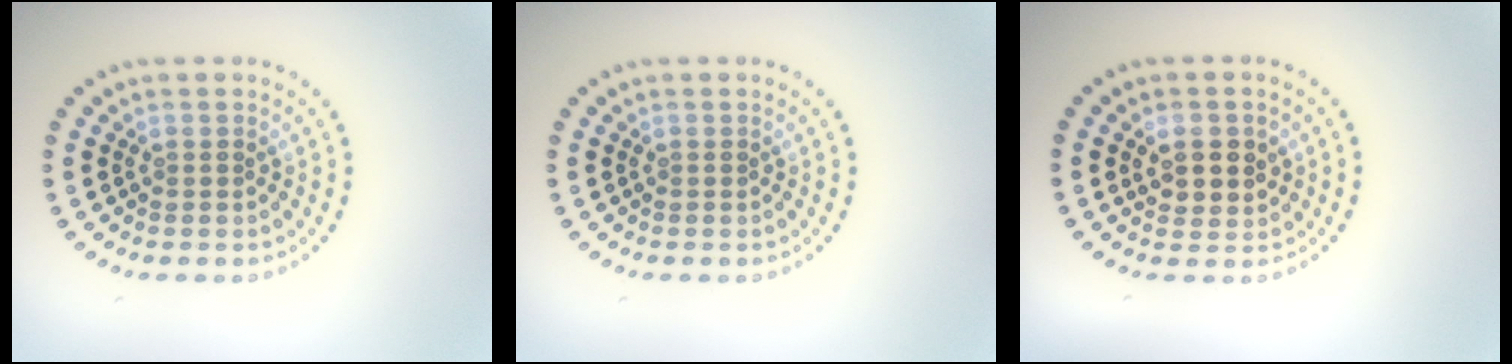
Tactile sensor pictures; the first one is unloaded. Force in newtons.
{"total": 0.0}
{"total": 2.7, "press": 2.6, "slide": 0.8}